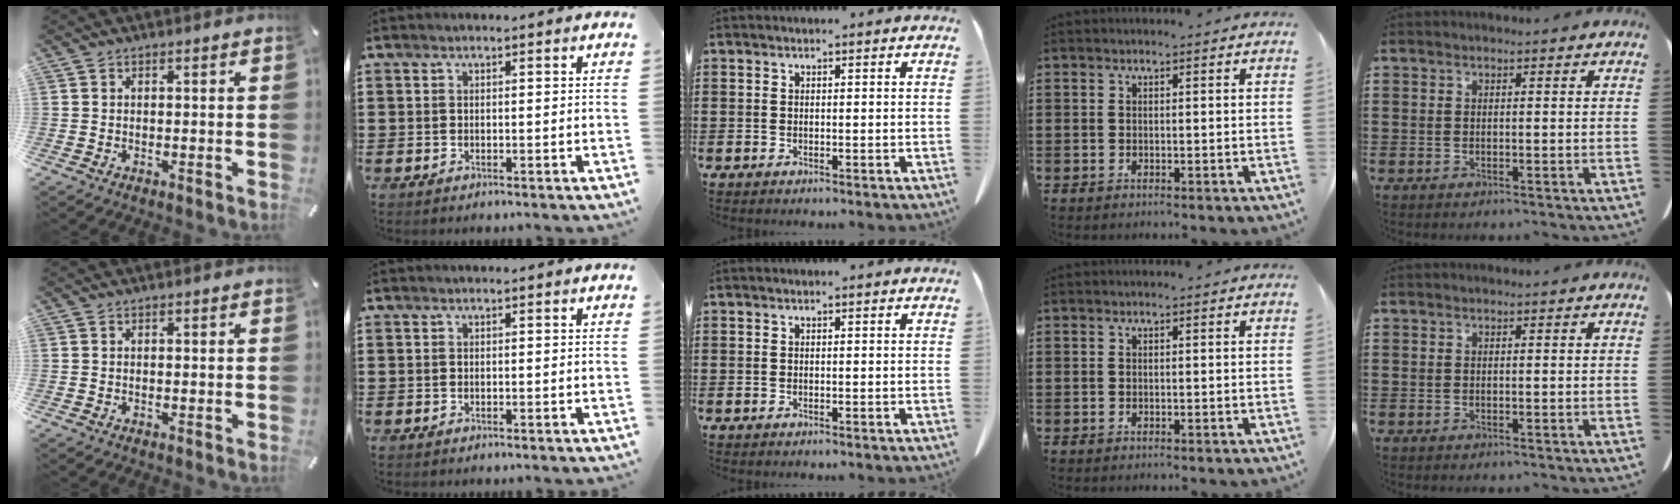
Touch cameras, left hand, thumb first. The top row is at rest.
{}